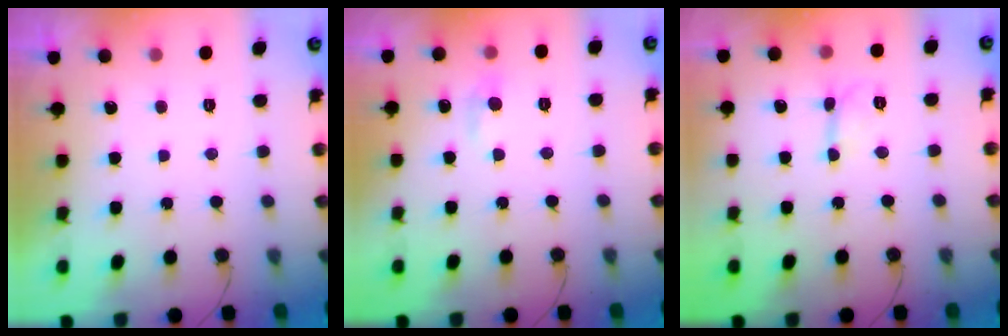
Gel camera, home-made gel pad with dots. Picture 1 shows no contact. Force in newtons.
{"total": 5.5, "press": 5.4, "slide": 0.8}
{"total": 4.3, "press": 4.2, "slide": 0.3}